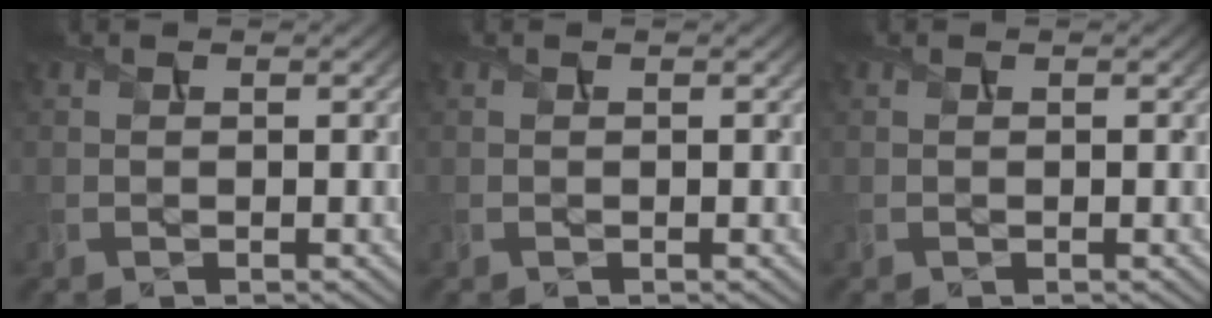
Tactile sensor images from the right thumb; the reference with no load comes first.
{"total": 0.0}
{"total": 0.0}